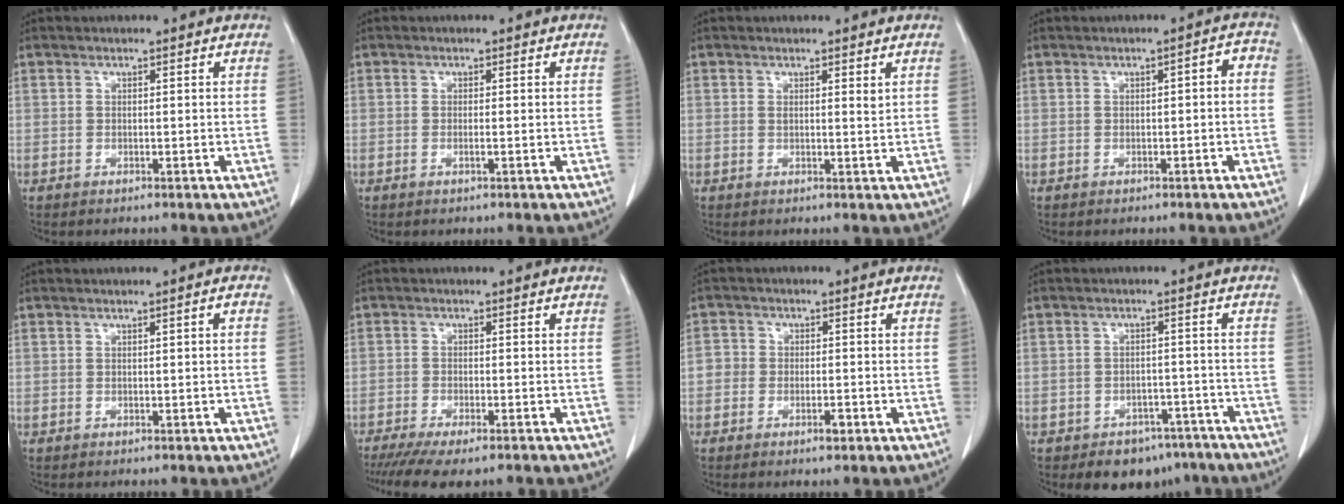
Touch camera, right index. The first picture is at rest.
{"total": 0.6, "force": [-0.1, -0.1, 0.6], "torque": [-0.011, 0.001, 0.000]}
{"total": 1.2, "force": [0.7, 0.2, 0.9], "torque": [-0.018, -0.004, 0.013]}
{"total": 2.1, "force": [-0.3, 0.7, 1.9], "torque": [-0.021, 0.013, -0.006]}
{"total": 0.8, "force": [0.0, 0.1, 0.8], "torque": [-0.013, 0.001, 0.001]}
{"total": 10.8, "force": [-8.7, 2.2, 5.9], "torque": [-0.083, -0.013, -0.129]}
{"total": 3.5, "force": [-1.4, 2.6, 2.0], "torque": [-0.019, 0.007, -0.025]}
{"total": 8.0, "force": [-6.0, 4.7, 2.2], "torque": [-0.006, 0.013, -0.078]}